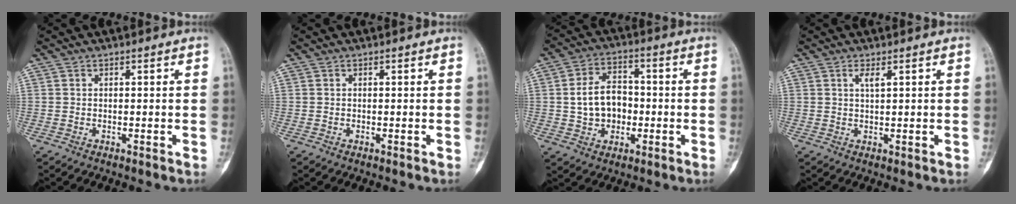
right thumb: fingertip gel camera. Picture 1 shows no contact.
{"total": 0.0}
{"total": 9.4, "force": [-0.5, 7.0, 6.2], "torque": [-0.084, 0.016, -0.010]}
{"total": 2.0, "force": [0.9, 0.4, 1.7], "torque": [-0.034, -0.006, 0.019]}